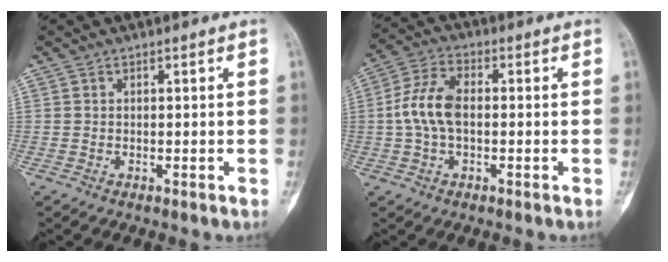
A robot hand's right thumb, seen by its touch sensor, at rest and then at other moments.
{"total": 8.5, "force": [-0.3, 4.8, 7.0], "torque": [-0.149, 0.022, -0.013]}